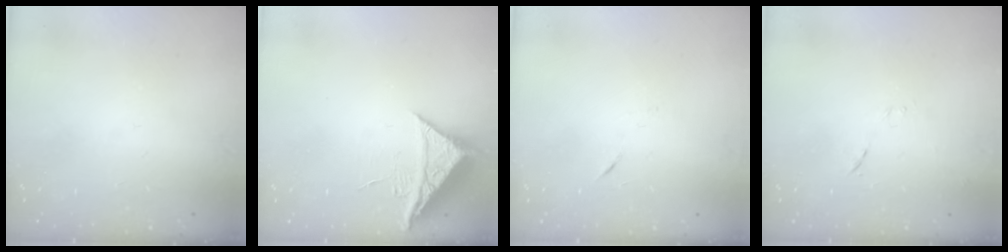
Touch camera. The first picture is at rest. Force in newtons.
{"total": 7.7, "press": 7.7, "slide": 0.4}
{"total": 4.0, "press": 3.9, "slide": 0.8}
{"total": 7.1, "press": 7.1, "slide": 0.6}